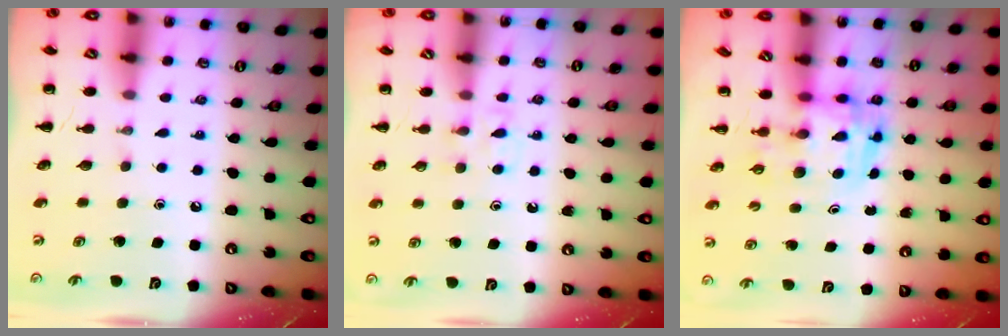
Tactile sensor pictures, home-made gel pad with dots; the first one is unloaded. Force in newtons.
{"total": 3.8, "press": 3.5, "slide": 1.4}
{"total": 3.6, "press": 3.5, "slide": 0.6}